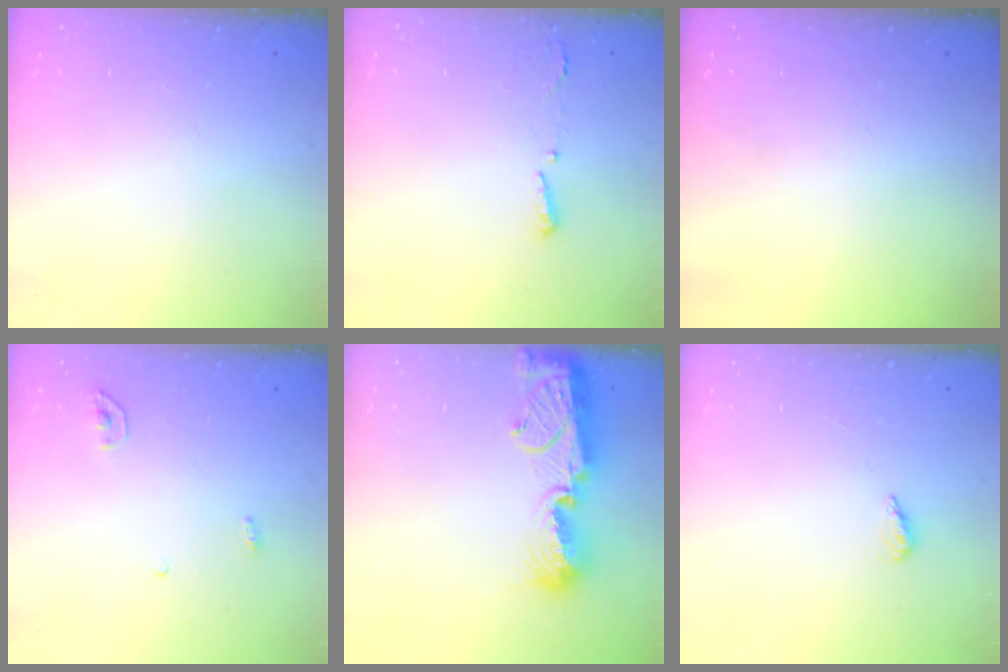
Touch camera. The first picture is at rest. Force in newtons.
{"total": 2.9, "press": 2.8, "slide": 0.6}
{"total": 0.0}
{"total": 3.4, "press": 3.3, "slide": 0.3}
{"total": 15.7, "press": 15.6, "slide": 1.3}
{"total": 2.3, "press": 2.2, "slide": 0.8}